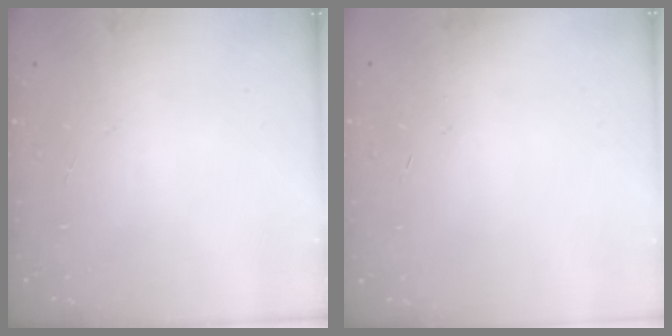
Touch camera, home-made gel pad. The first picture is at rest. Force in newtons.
{"total": 0.6, "press": 0.5, "slide": 0.2}